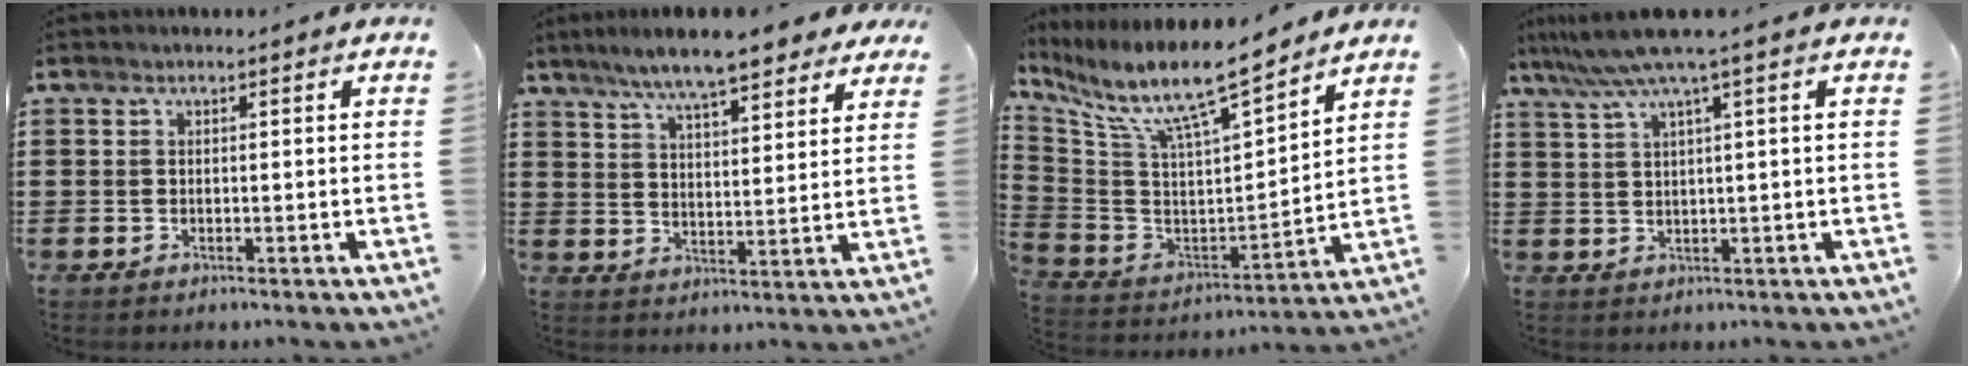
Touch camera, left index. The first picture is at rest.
{"total": 8.6, "force": [7.4, 1.0, 4.1], "torque": [-0.104, -0.020, 0.134]}
{"total": 10.9, "force": [8.7, 1.2, 6.4], "torque": [-0.159, -0.062, 0.144]}
{"total": 5.5, "force": [3.2, -0.4, 4.5], "torque": [-0.103, -0.010, 0.054]}